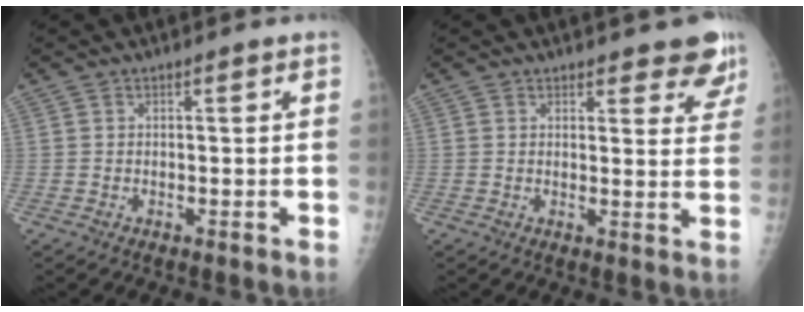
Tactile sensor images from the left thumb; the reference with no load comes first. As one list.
[{"total": 7.5, "force": [6.0, 2.6, 3.7], "torque": [-0.007, -0.033, 0.059]}]